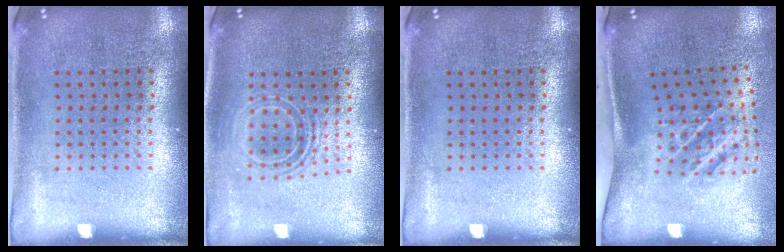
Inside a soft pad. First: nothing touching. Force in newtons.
{"total": 1.7, "press": 1.3, "slide": 1.1}
{"total": 0.0}
{"total": 2.2, "press": 1.3, "slide": 1.9}